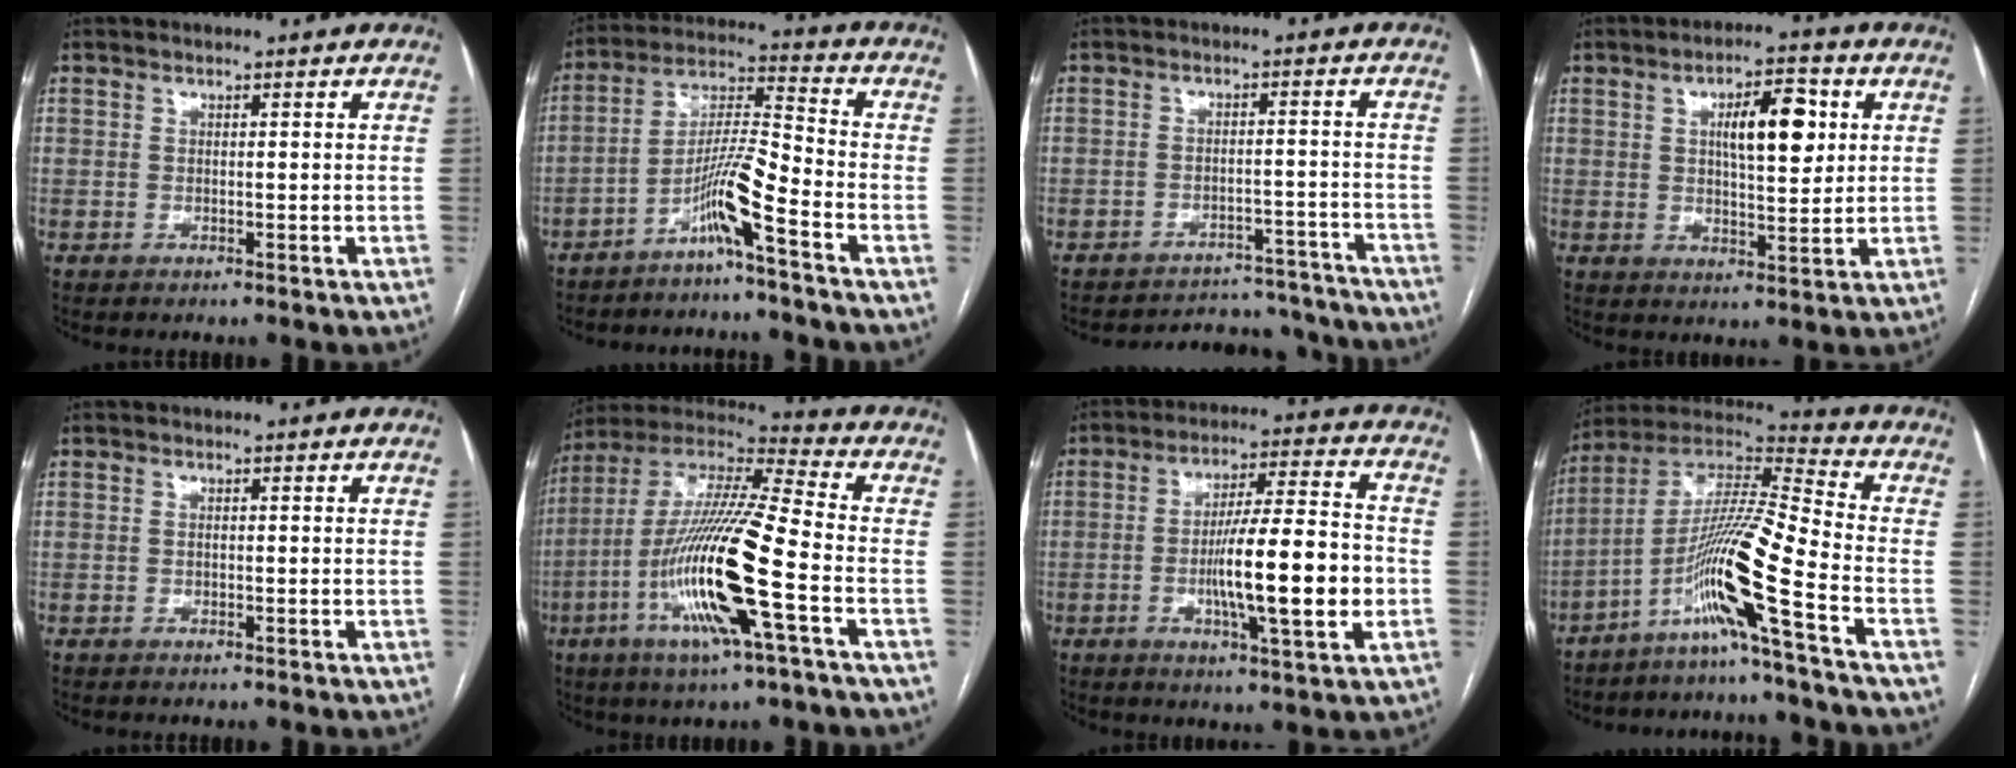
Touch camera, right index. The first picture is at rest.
{"total": 8.5, "force": [-5.1, -0.7, 6.7], "torque": [-0.134, 0.005, -0.099]}
{"total": 15.6, "force": [-15.1, 3.5, 1.7], "torque": [-0.023, 0.024, -0.181]}
{"total": 8.8, "force": [2.5, 2.7, 8.0], "torque": [-0.127, 0.014, 0.043]}
{"total": 0.0}
{"total": 19.9, "force": [-6.2, 1.0, 18.9], "torque": [-0.395, -0.018, -0.122]}
{"total": 14.7, "force": [-2.8, 1.2, 14.4], "torque": [-0.237, 0.002, -0.045]}
{"total": 14.3, "force": [-7.1, -2.2, 12.3], "torque": [-0.248, -0.001, -0.141]}